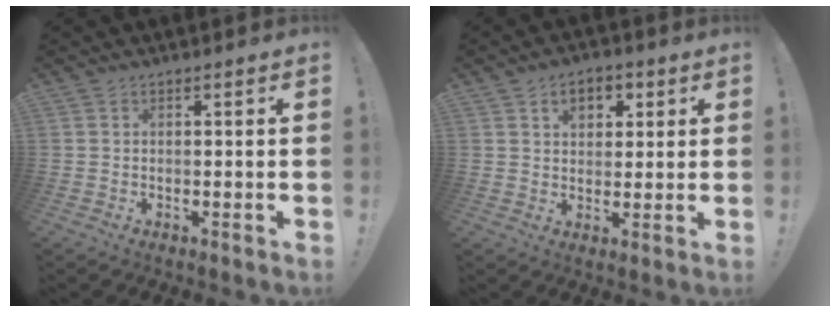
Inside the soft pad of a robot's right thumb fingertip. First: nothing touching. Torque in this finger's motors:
{"motor_torque": [-0.06, 0.08, 0.01, 0.07, 0.00]}